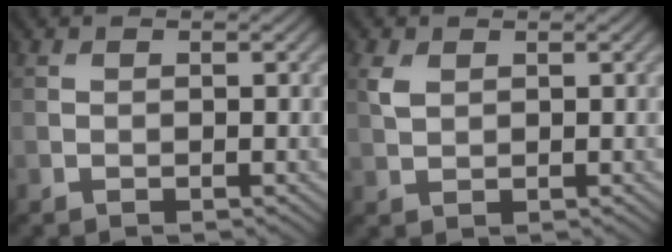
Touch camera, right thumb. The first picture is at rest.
{"total": 2.0, "force": [0.9, 1.3, 1.2], "torque": [-0.036, 0.002, 0.020]}